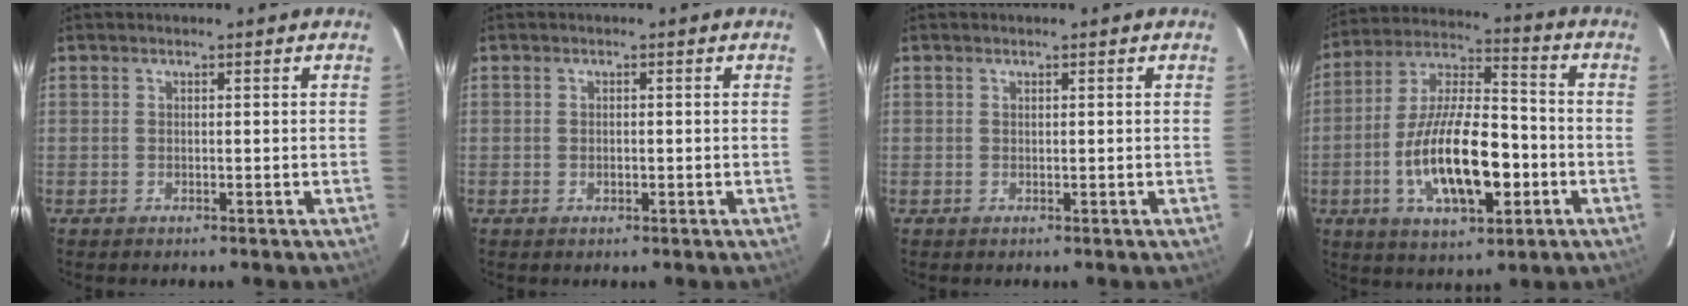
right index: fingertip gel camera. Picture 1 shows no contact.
{"total": 0.9, "force": [-0.2, 0.8, 0.5], "torque": [-0.006, 0.000, -0.003]}
{"total": 0.0}
{"total": 18.5, "force": [-5.1, 7.4, 16.1], "torque": [-0.311, 0.000, -0.085]}